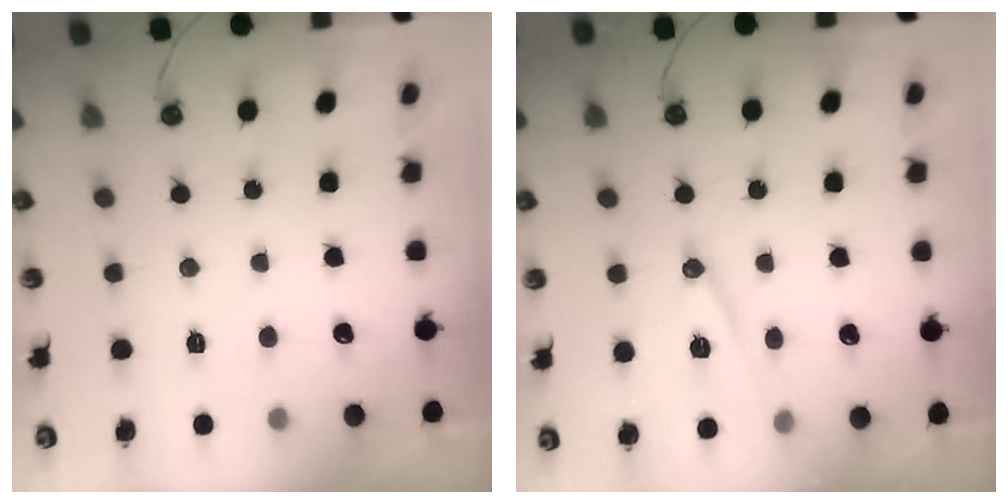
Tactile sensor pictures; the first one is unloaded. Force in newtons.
{"total": 11.8, "press": 11.3, "slide": 3.2}